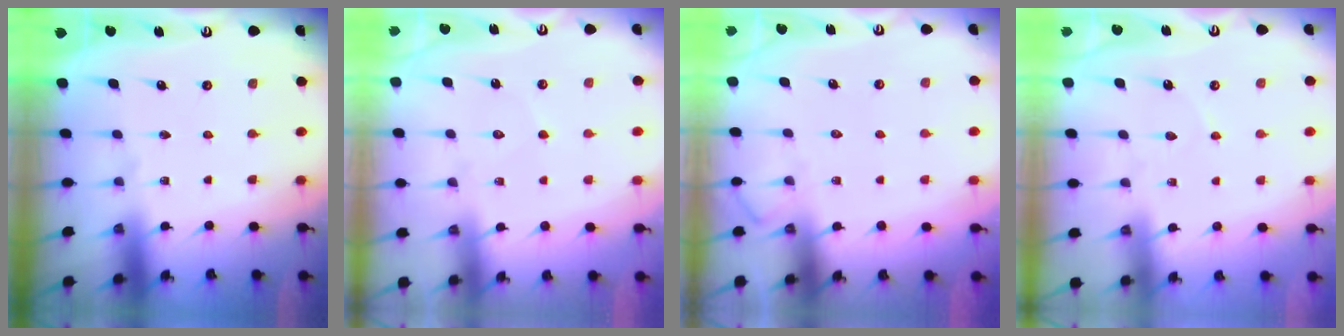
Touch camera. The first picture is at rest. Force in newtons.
{"total": 6.3, "press": 6.3, "slide": 0.7}
{"total": 4.8, "press": 4.8, "slide": 0.6}
{"total": 2.6, "press": 2.5, "slide": 0.3}